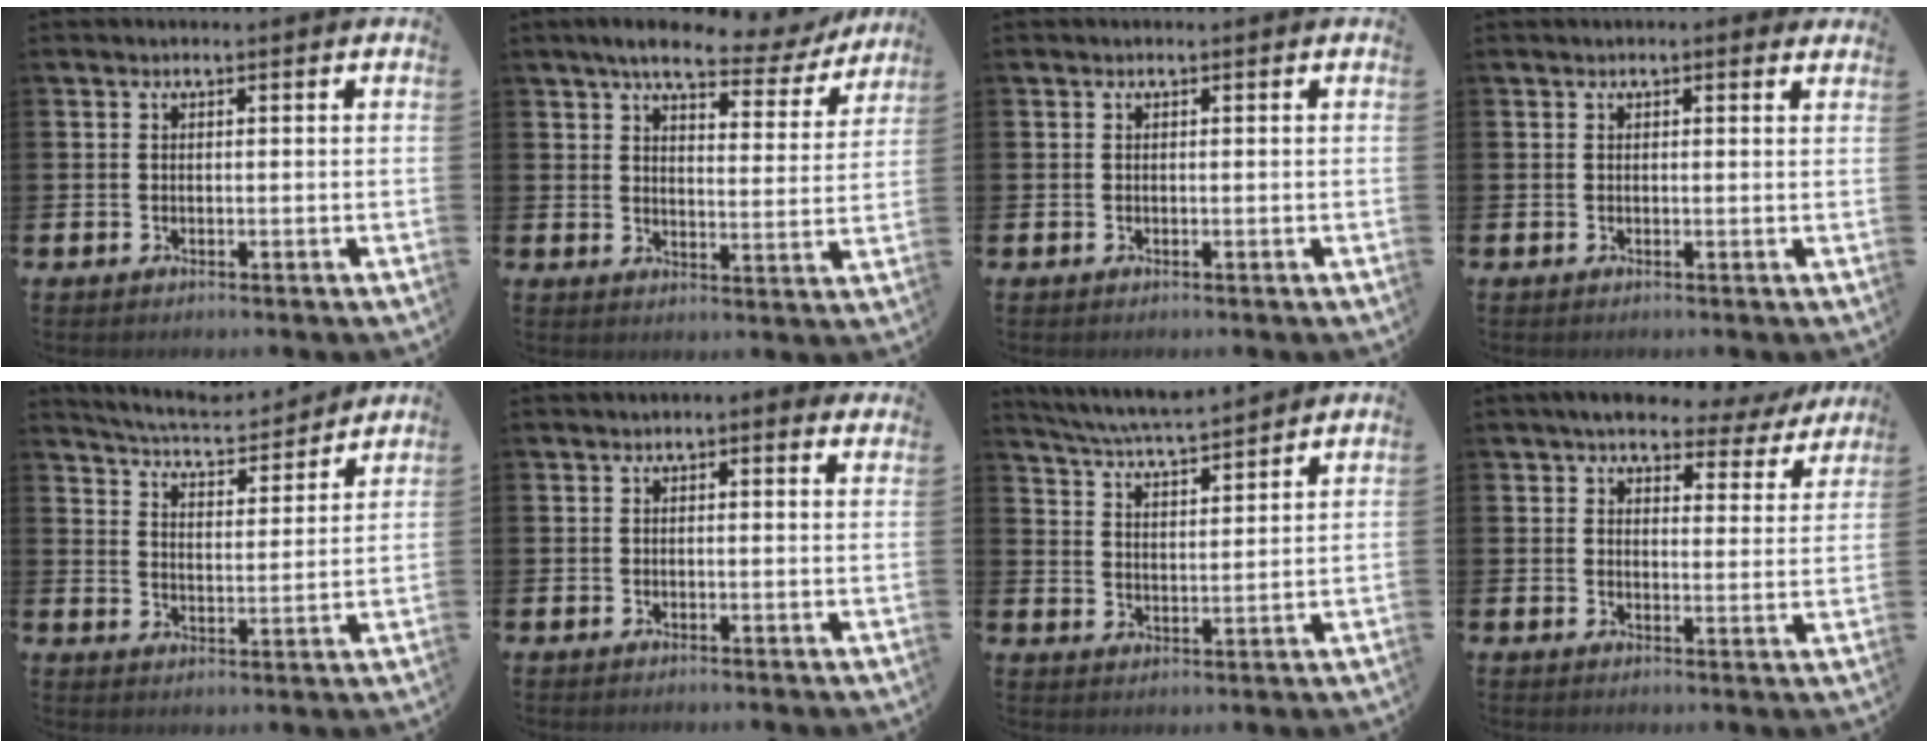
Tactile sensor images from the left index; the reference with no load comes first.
{"total": 6.7, "force": [5.8, 1.6, 3.0], "torque": [-0.058, -0.032, 0.093]}
{"total": 0.0}
{"total": 0.7, "force": [0.6, 0.1, 0.3], "torque": [0.004, -0.003, 0.008]}
{"total": 6.1, "force": [5.9, 0.7, 1.3], "torque": [-0.046, -0.045, 0.100]}
{"total": 0.6, "force": [0.2, 0.2, 0.5], "torque": [0.002, 0.000, 0.000]}
{"total": 6.0, "force": [5.8, 0.0, 1.4], "torque": [-0.049, -0.037, 0.103]}
{"total": 5.6, "force": [4.9, 2.1, 1.7], "torque": [-0.041, -0.026, 0.082]}